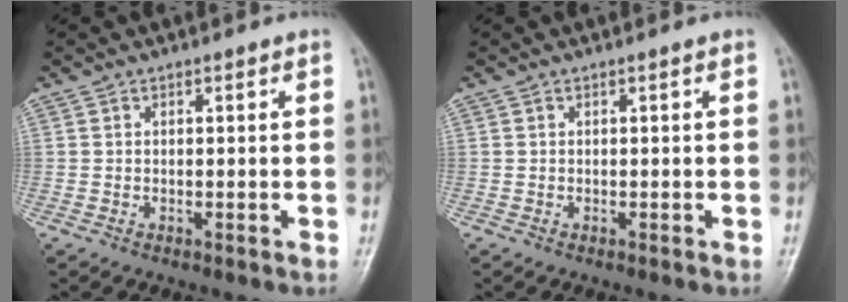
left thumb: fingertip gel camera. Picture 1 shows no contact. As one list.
[{"total": 0.0}]